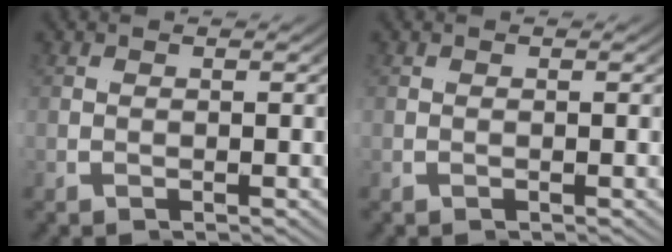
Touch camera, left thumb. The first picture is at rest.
{"total": 0.0}